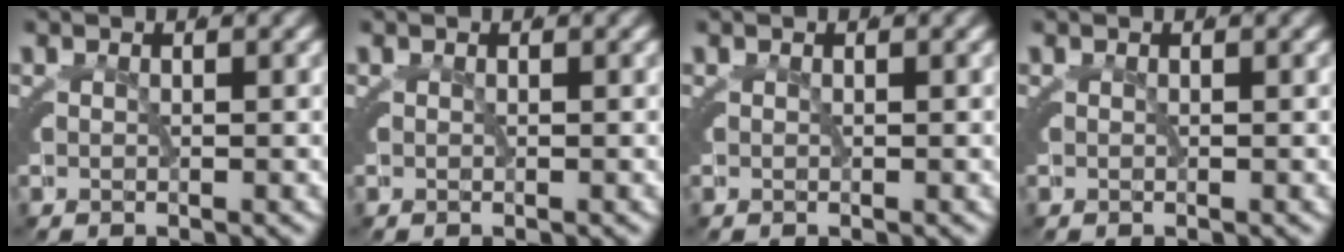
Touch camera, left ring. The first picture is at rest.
{"total": 0.0}
{"total": 0.0}
{"total": 0.0}